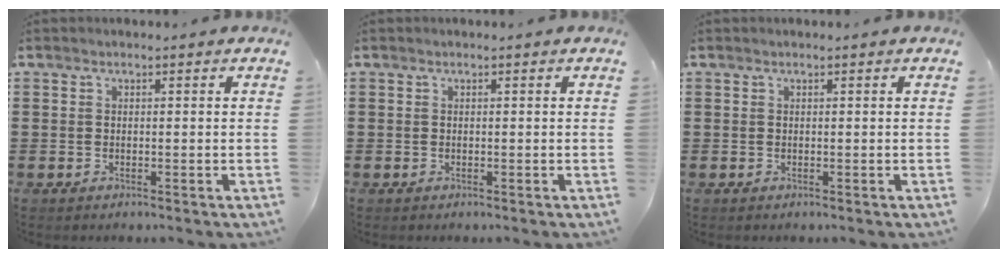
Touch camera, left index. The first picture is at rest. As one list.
[{"total": 0.0}, {"total": 0.0}]